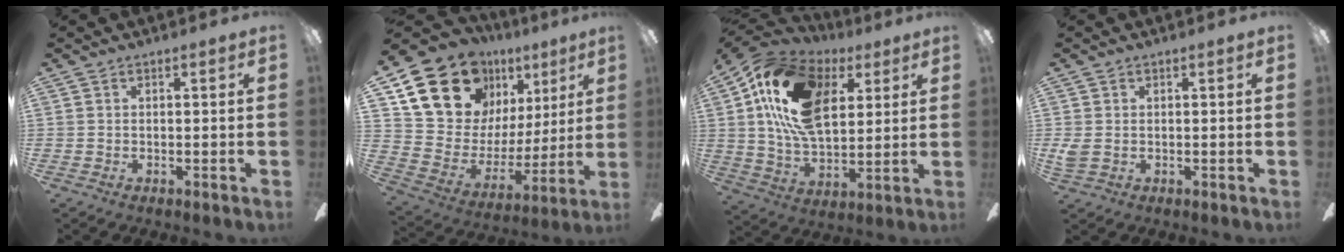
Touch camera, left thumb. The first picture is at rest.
{"total": 21.2, "force": [14.2, 13.1, 8.9], "torque": [-0.170, -0.076, 0.275]}
{"total": 22.2, "force": [7.9, 13.6, 15.6], "torque": [-0.318, -0.010, 0.132]}
{"total": 2.2, "force": [0.2, 1.8, 1.4], "torque": [-0.025, 0.004, 0.004]}